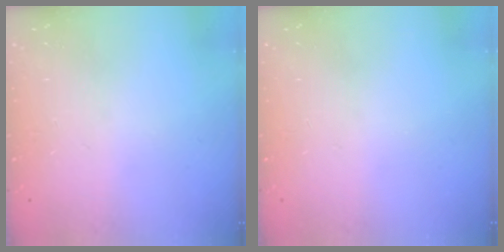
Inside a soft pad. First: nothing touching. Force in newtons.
{"total": 0.0}